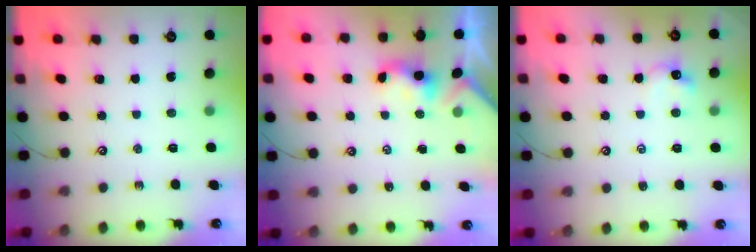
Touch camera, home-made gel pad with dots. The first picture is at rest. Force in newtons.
{"total": 1.2, "press": 1.1, "slide": 0.3}
{"total": 1.7, "press": 1.7, "slide": 0.3}